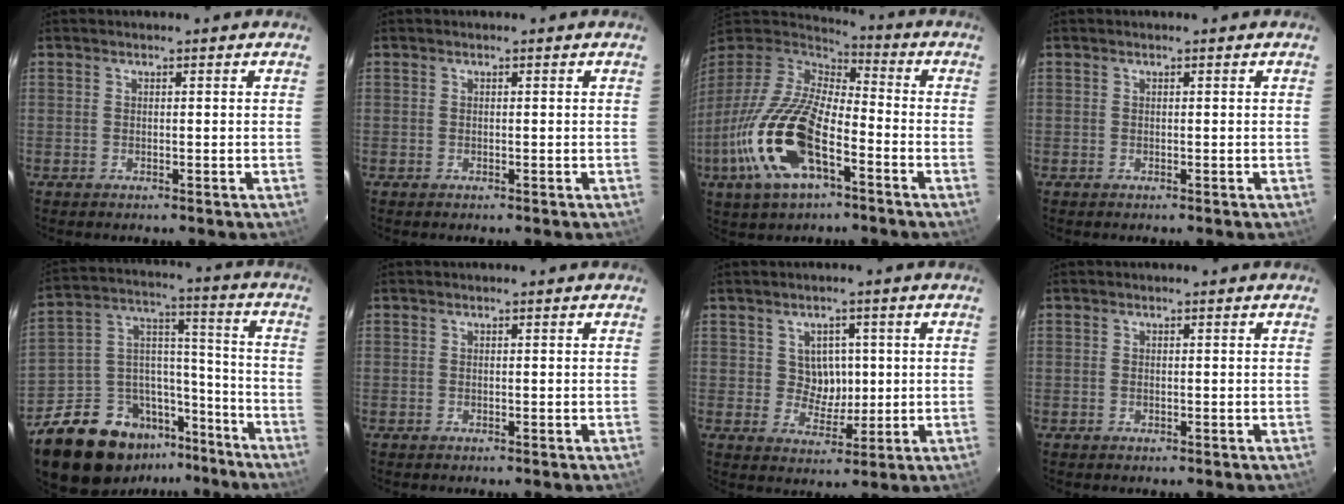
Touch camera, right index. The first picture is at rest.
{"total": 0.0}
{"total": 21.6, "force": [-8.7, 9.3, 17.4], "torque": [-0.365, -0.039, -0.169]}
{"total": 0.0}
{"total": 19.3, "force": [-13.5, 11.4, 7.9], "torque": [-0.174, 0.057, -0.201]}
{"total": 0.0}
{"total": 5.2, "force": [0.8, 4.7, 1.9], "torque": [-0.028, 0.007, 0.019]}
{"total": 1.8, "force": [-0.3, 1.3, 1.1], "torque": [-0.018, -0.002, -0.002]}